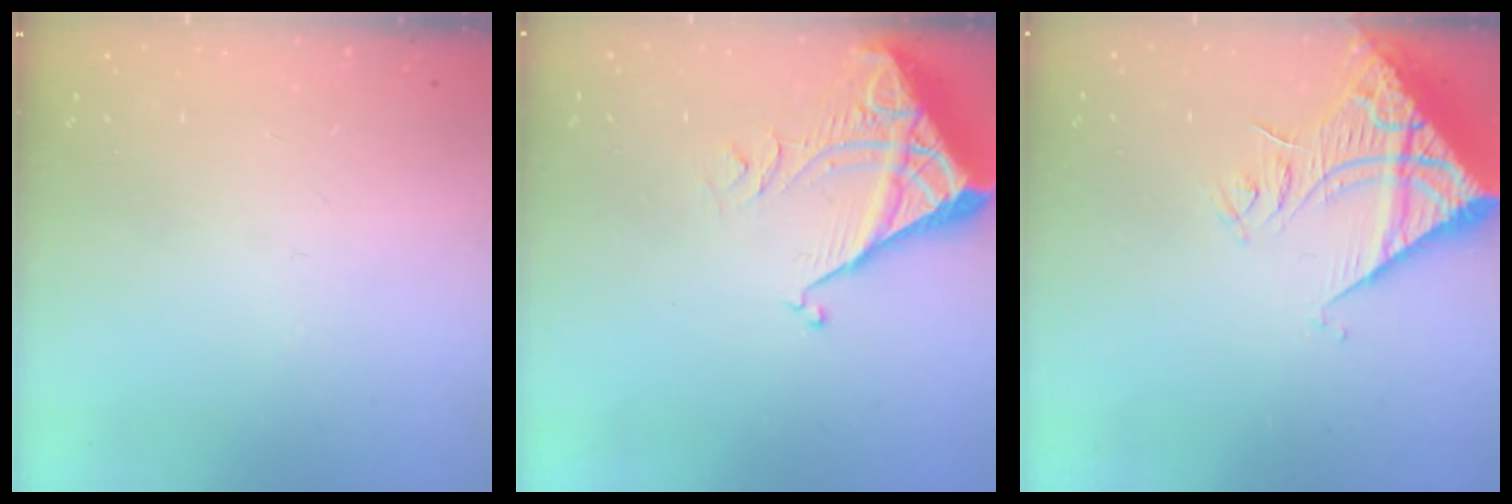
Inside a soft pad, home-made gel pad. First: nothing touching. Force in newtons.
{"total": 5.4, "press": 5.4, "slide": 0.7}
{"total": 15.4, "press": 15.2, "slide": 1.8}